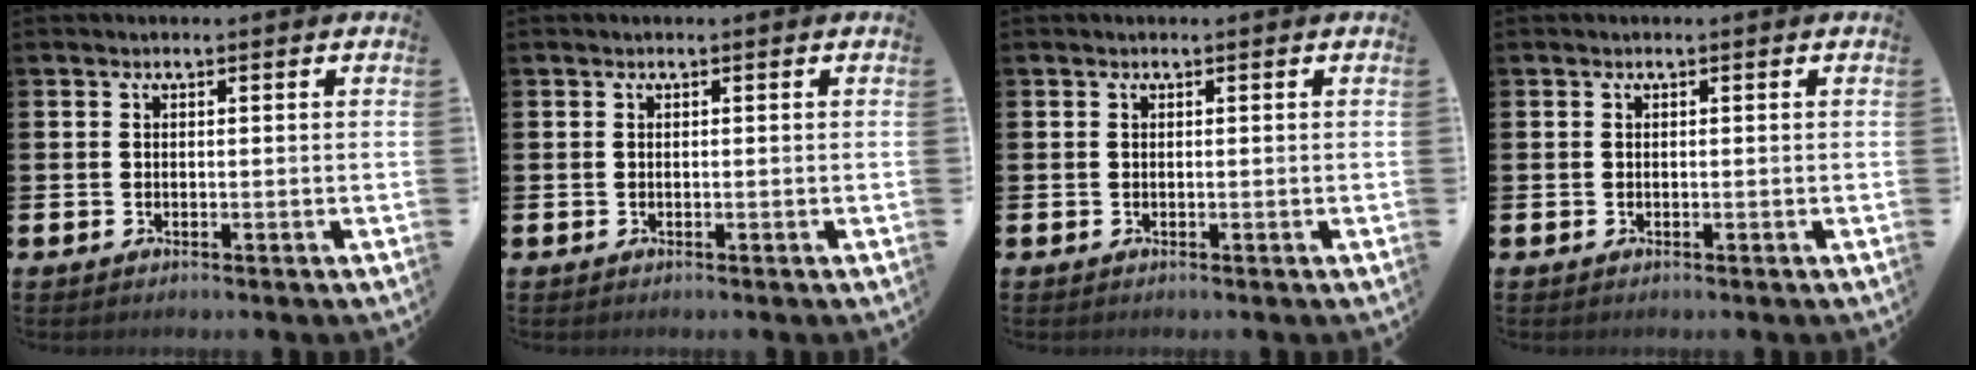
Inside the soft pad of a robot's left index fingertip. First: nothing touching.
{"total": 0.0}
{"total": 0.0}
{"total": 0.0}